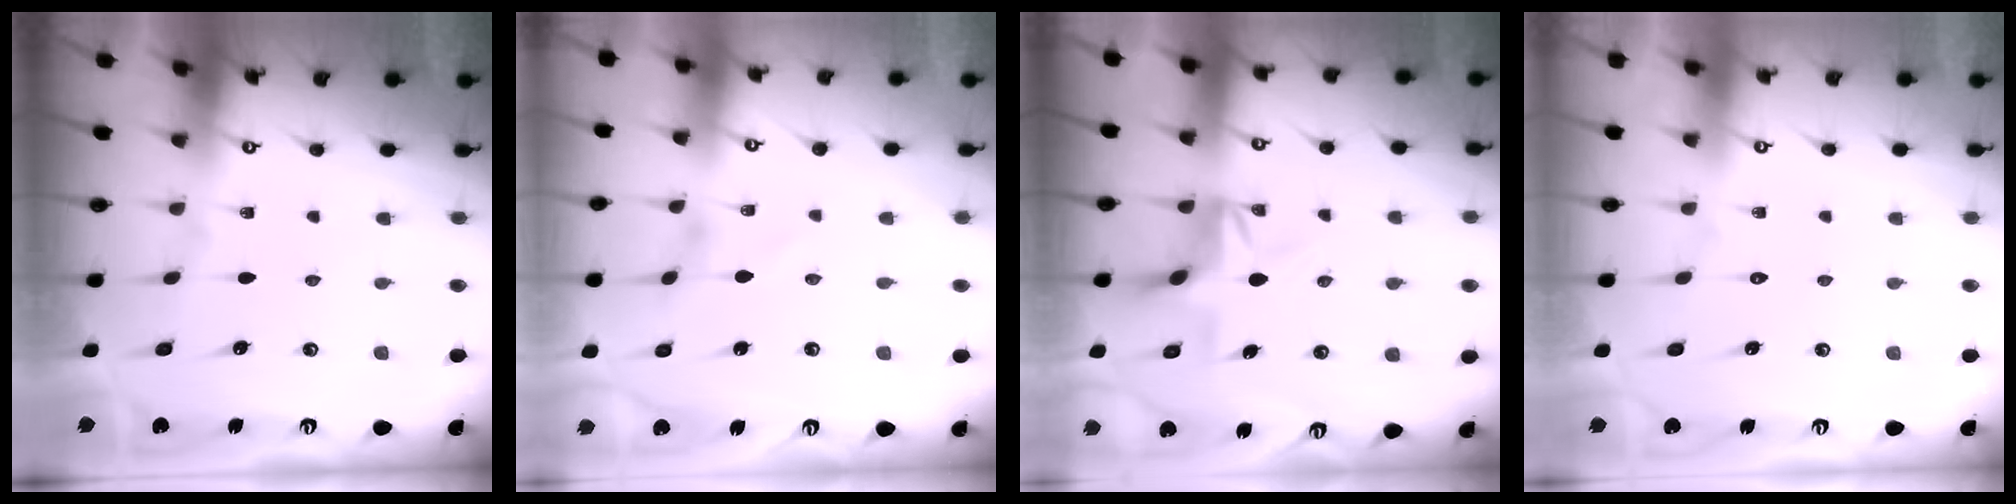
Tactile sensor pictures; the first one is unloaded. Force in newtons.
{"total": 0.0}
{"total": 3.9, "press": 3.9, "slide": 0.5}
{"total": 1.7, "press": 1.6, "slide": 0.1}